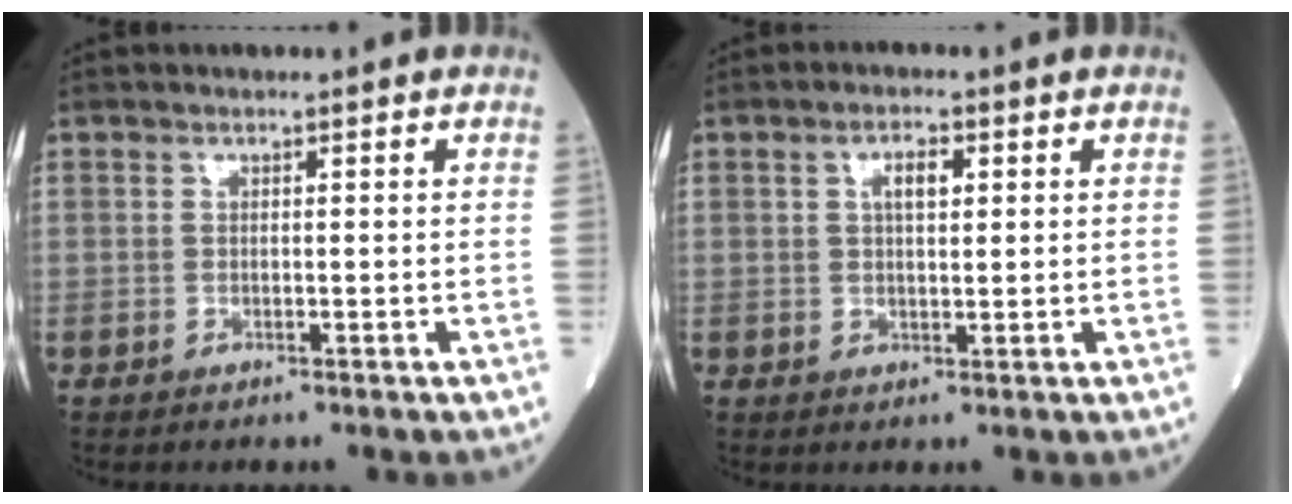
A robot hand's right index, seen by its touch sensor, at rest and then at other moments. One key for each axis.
{"total": 3.3, "fx": 1.1, "fy": 1.2, "fz": 2.8, "tx": -0.052, "ty": 0.003, "tz": 0.018}